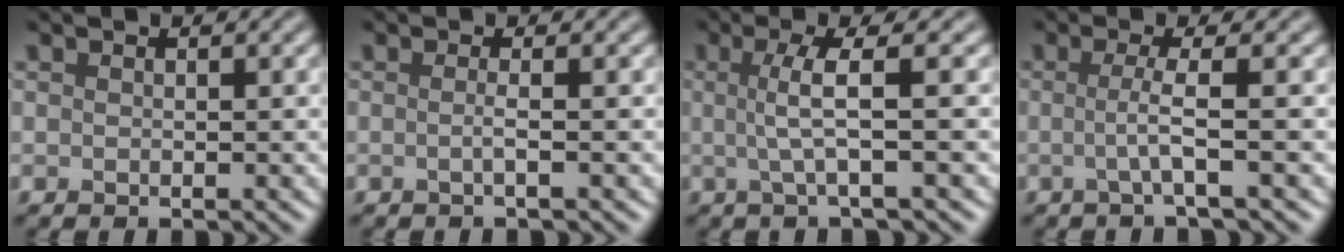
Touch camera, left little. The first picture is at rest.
{"total": 1.4, "force": [-0.2, 0.5, 1.3], "torque": [-0.017, -0.004, -0.011]}
{"total": 3.8, "force": [0.2, 0.7, 3.7], "torque": [-0.067, 0.003, -0.002]}
{"total": 2.7, "force": [-0.2, 0.5, 2.7], "torque": [-0.049, -0.007, -0.012]}